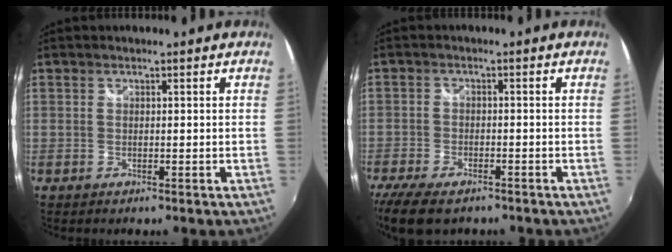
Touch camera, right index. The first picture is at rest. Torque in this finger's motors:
{"motor_torque": [0.65, -0.53, 0.13, 0.00]}